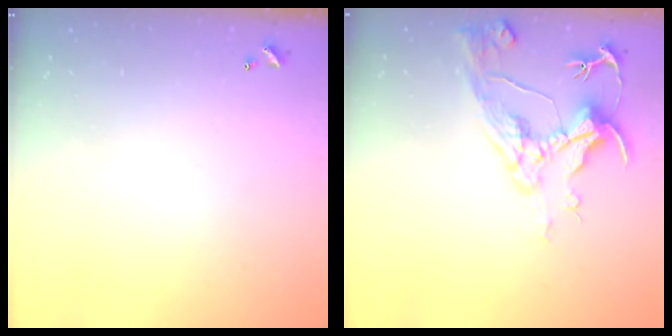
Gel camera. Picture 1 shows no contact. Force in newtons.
{"total": 9.6, "press": 9.5, "slide": 1.5}